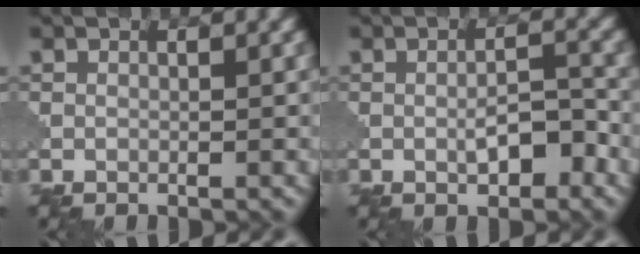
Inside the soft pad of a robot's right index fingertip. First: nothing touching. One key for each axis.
{"total": 3.2, "fx": -1.1, "fy": 1.1, "fz": 2.8, "tx": -0.047, "ty": 0.002, "tz": -0.018}